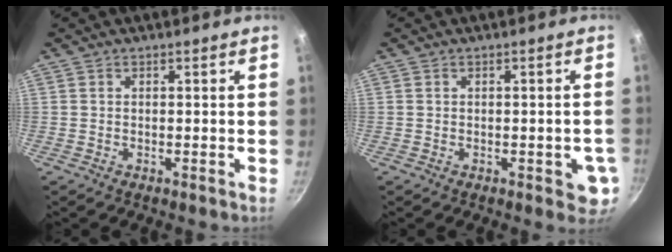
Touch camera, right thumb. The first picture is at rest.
{"total": 5.0, "force": [-1.2, 2.4, 4.3], "torque": [-0.029, 0.004, -0.014]}